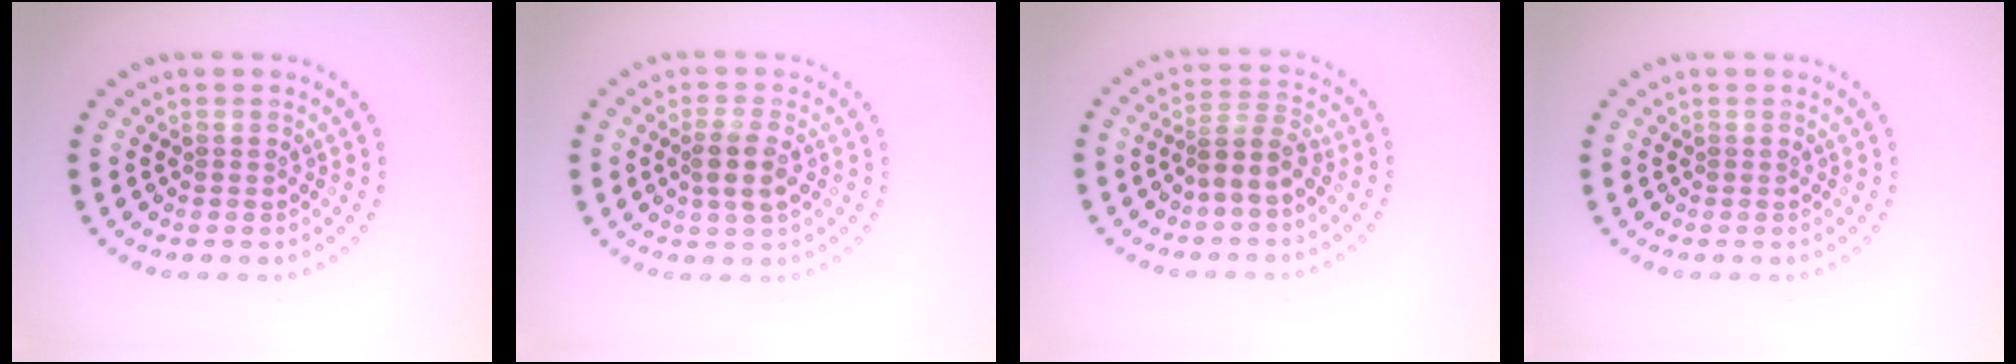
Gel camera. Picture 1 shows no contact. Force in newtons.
{"total": 2.5, "press": 2.3, "slide": 1.0}
{"total": 2.8, "press": 2.2, "slide": 1.8}
{"total": 0.0}